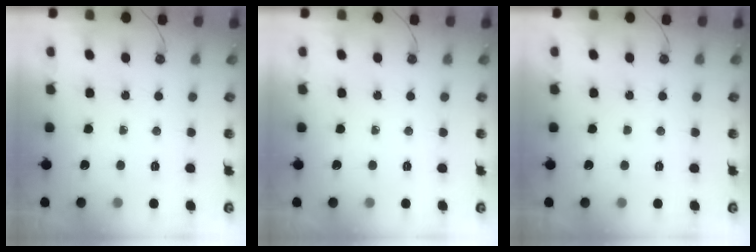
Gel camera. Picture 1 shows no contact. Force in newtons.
{"total": 0.0}
{"total": 0.0}